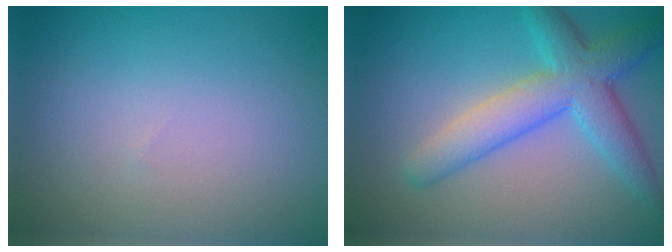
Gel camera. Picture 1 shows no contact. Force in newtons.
{"total": 5.7, "press": 5.7, "slide": 0.1}